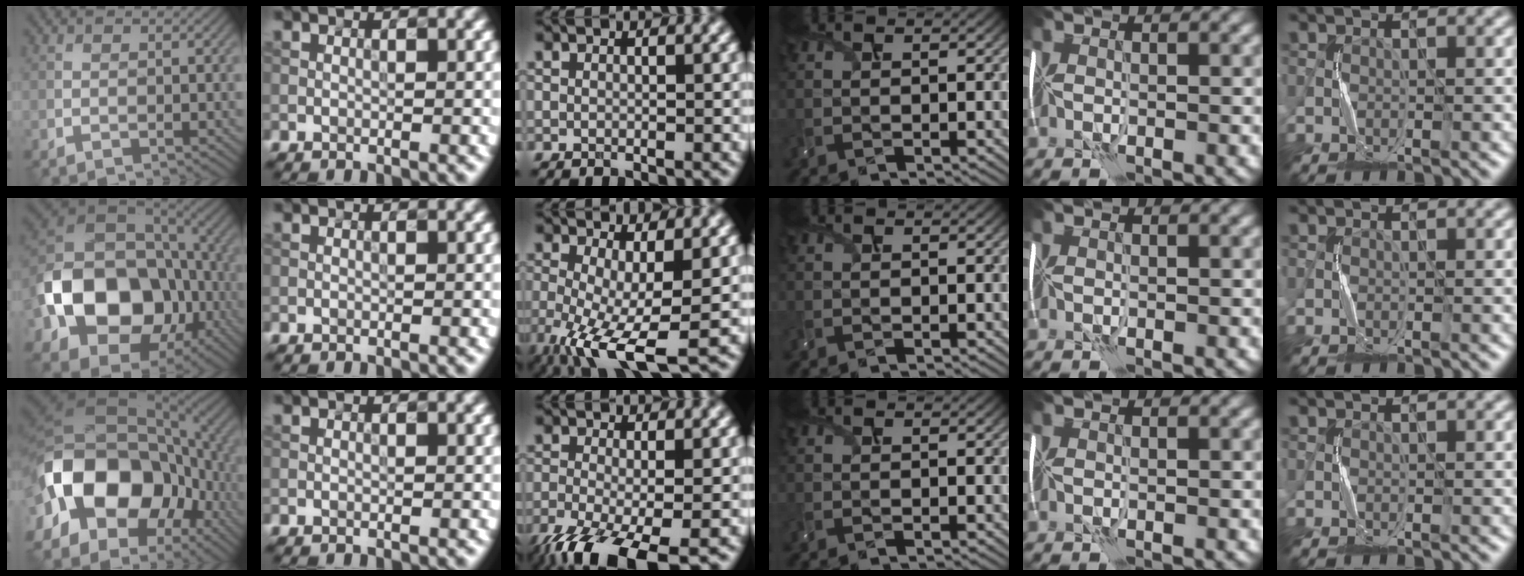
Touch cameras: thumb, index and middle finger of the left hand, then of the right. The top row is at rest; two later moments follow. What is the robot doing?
{"motion": "shake", "object": "handbell"}